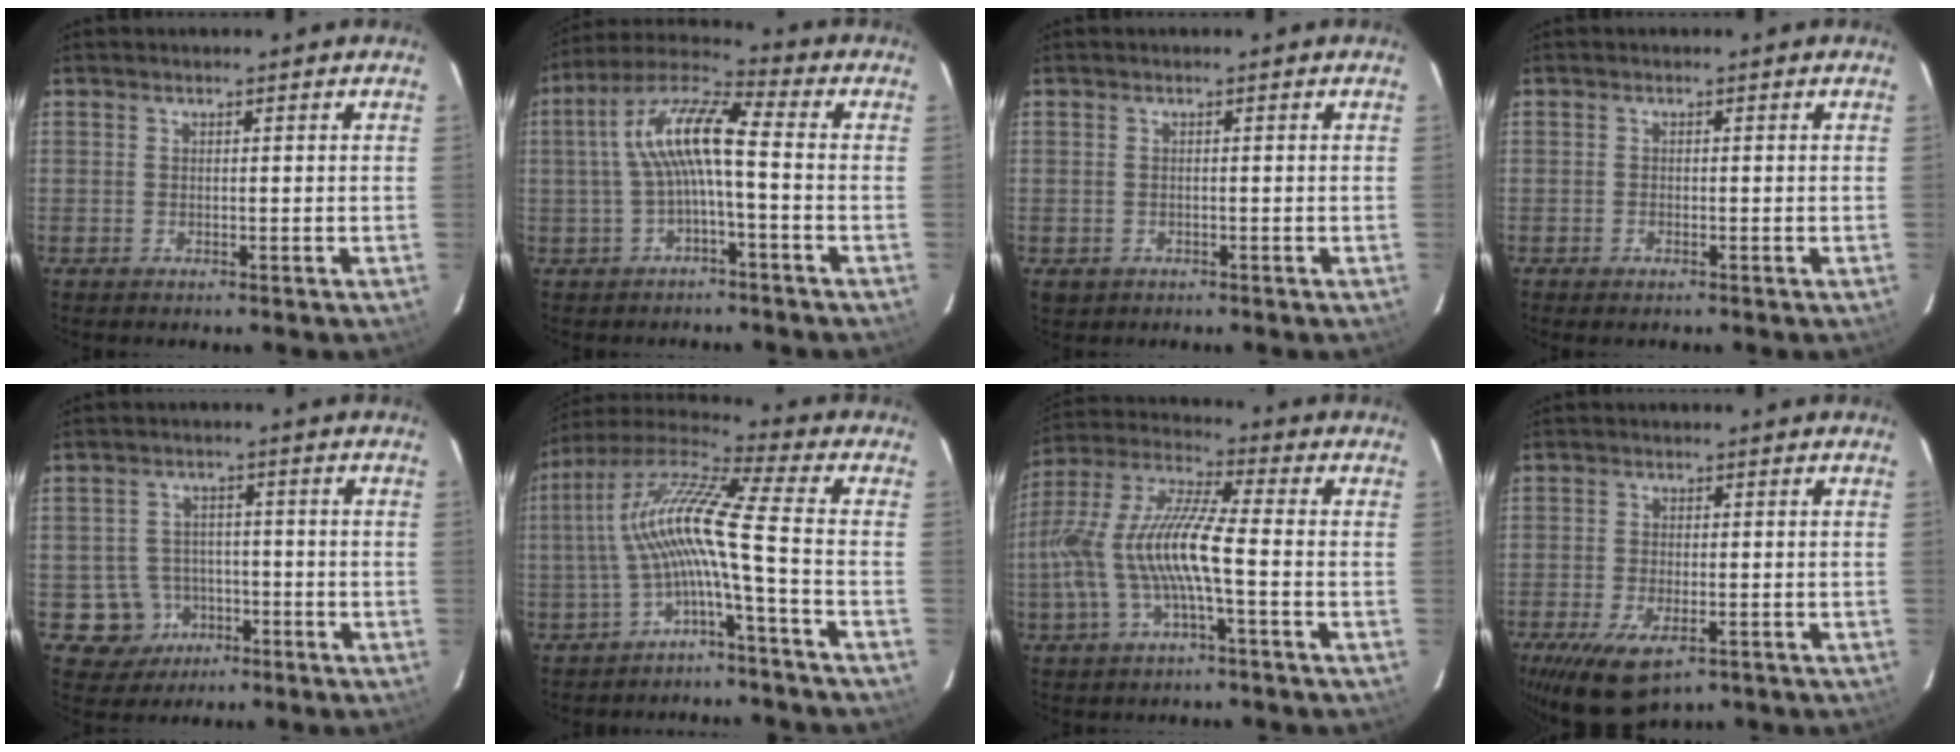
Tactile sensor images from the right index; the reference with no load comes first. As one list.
[{"total": 10.2, "force": [-0.8, 2.0, 10.0], "torque": [-0.209, 0.026, -0.018]}, {"total": 1.7, "force": [-0.4, 1.5, 0.7], "torque": [-0.017, 0.000, 0.001]}, {"total": 0.7, "force": [-0.6, 0.3, 0.4], "torque": [-0.008, -0.001, -0.012]}, {"total": 6.4, "force": [-2.8, 5.8, 0.4], "torque": [-0.025, 0.027, -0.033]}, {"total": 11.9, "force": [-2.8, -0.8, 11.5], "torque": [-0.223, 0.013, -0.057]}, {"total": 13.8, "force": [-2.9, 2.4, 13.3], "torque": [-0.270, 0.002, -0.054]}, {"total": 10.0, "force": [-5.6, 4.4, 7.1], "torque": [-0.157, -0.035, -0.092]}]